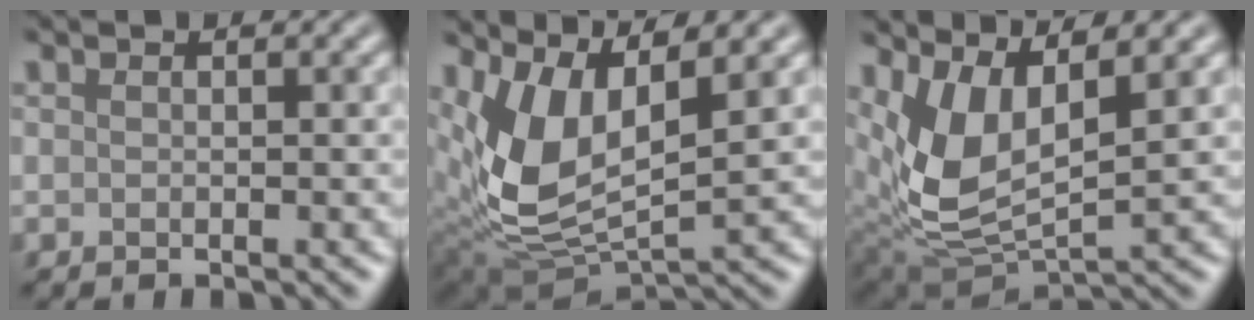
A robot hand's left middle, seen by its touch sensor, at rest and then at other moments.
{"total": 7.8, "force": [2.3, 3.9, 6.4], "torque": [-0.144, -0.014, 0.046]}
{"total": 7.1, "force": [2.2, 3.5, 5.7], "torque": [-0.131, -0.017, 0.045]}